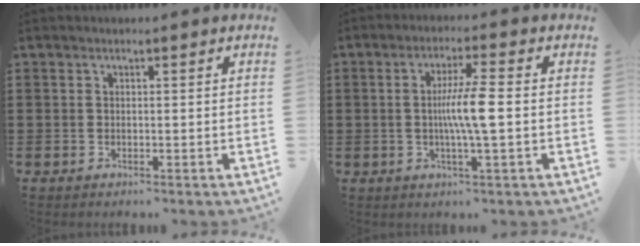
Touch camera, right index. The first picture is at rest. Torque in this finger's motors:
{"motor_torque": [0.32, -0.09, 0.39, 0.14]}